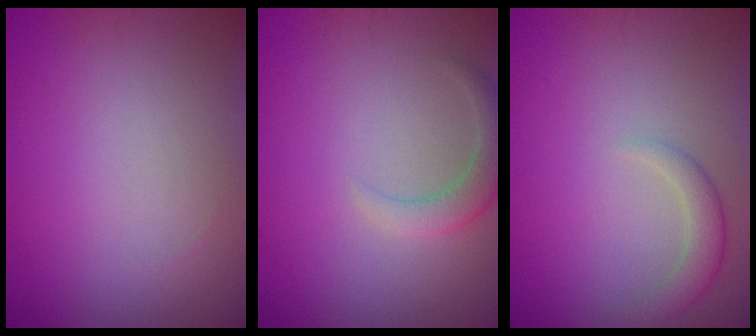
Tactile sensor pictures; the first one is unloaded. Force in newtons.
{"total": 2.2, "press": 2.2, "slide": 0.2}
{"total": 2.1, "press": 2.1, "slide": 0.2}